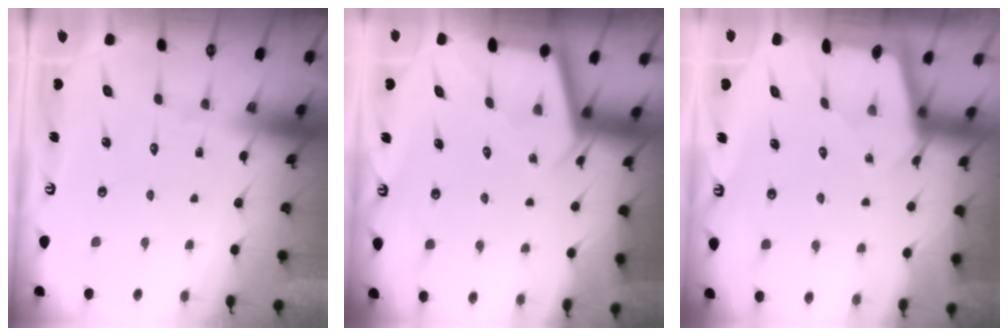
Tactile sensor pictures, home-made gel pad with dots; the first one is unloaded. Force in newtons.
{"total": 2.4, "press": 2.4, "slide": 0.2}
{"total": 2.2, "press": 2.1, "slide": 0.3}